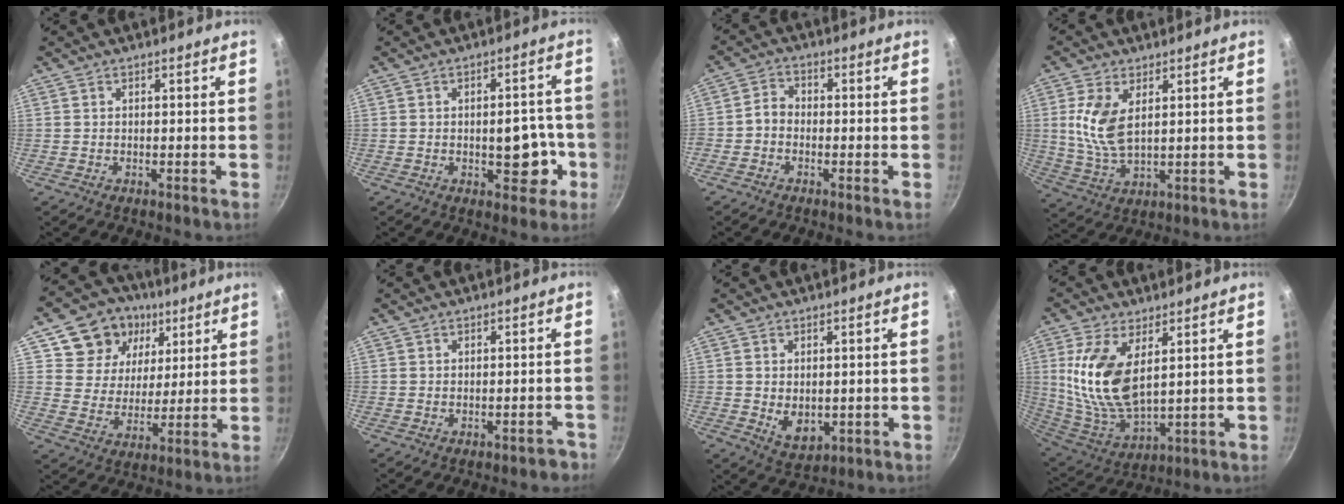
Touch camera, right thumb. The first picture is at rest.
{"total": 8.5, "force": [-2.3, 4.7, 6.7], "torque": [-0.039, 0.019, -0.026]}
{"total": 2.9, "force": [-1.3, 2.2, 1.4], "torque": [-0.026, 0.022, -0.034]}
{"total": 9.2, "force": [2.4, 4.9, 7.4], "torque": [-0.150, -0.018, 0.053]}
{"total": 14.8, "force": [6.8, 11.7, 5.8], "torque": [-0.071, -0.022, 0.115]}
{"total": 2.0, "force": [-1.6, 1.1, 0.6], "torque": [0.015, 0.035, -0.001]}
{"total": 5.6, "force": [-0.2, 3.9, 3.9], "torque": [-0.053, -0.014, 0.009]}
{"total": 15.8, "force": [4.4, 7.9, 13.0], "torque": [-0.257, -0.035, 0.097]}